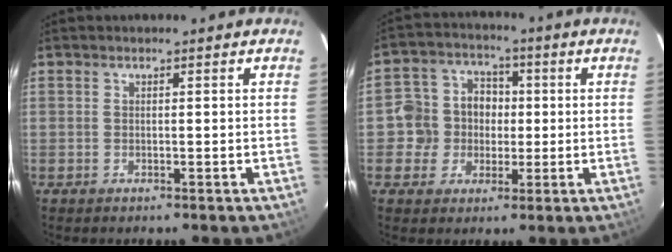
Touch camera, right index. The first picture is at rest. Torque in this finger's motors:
{"motor_torque": [0.09, -0.06, 0.08, 0.03]}